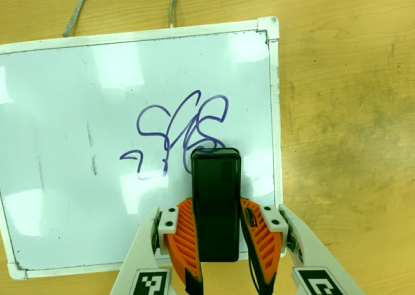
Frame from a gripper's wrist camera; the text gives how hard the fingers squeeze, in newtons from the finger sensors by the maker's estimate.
{"total": 4.4, "left": 3.1, "right": 5.7}